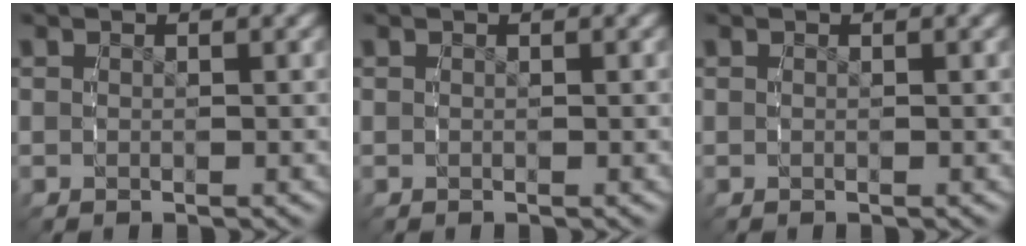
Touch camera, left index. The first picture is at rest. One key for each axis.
{"total": 0.0}
{"total": 0.0}